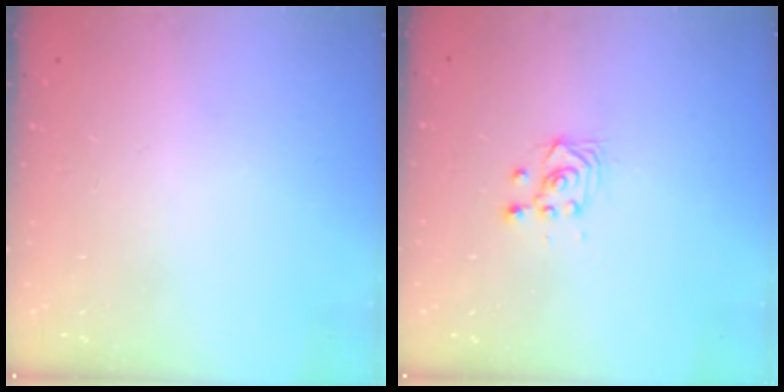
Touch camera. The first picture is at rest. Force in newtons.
{"total": 2.9, "press": 2.9, "slide": 0.6}